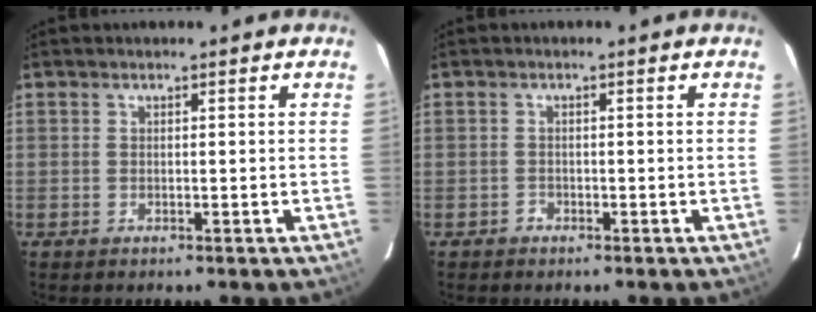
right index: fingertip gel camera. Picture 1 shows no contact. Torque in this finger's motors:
{"motor_torque": [-0.02, 0.01, -0.05, -0.06]}